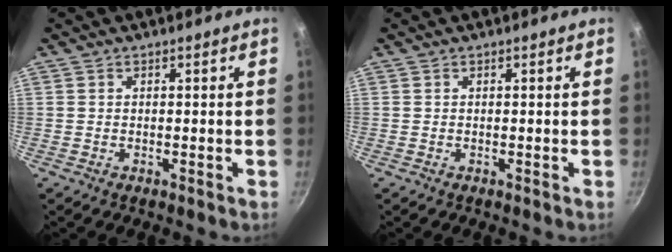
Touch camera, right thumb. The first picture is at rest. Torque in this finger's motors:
{"motor_torque": [0.00, 0.00, 0.00, 0.00, 0.00]}